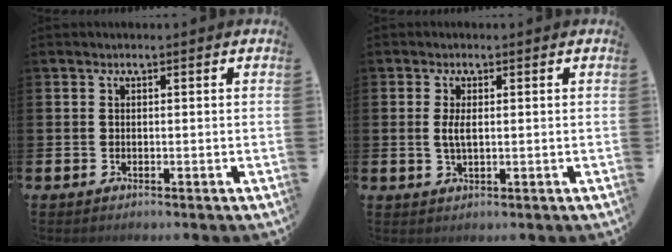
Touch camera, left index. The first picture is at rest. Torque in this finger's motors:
{"motor_torque": [0.96, -0.06, 0.14, 0.15]}